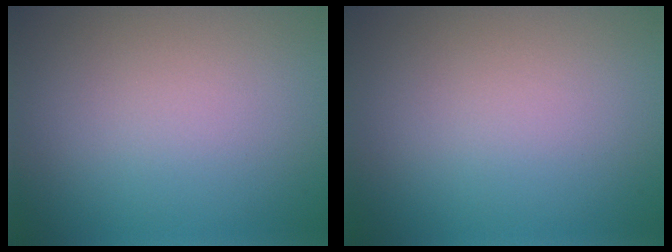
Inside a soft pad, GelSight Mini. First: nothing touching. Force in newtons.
{"total": 0.0}